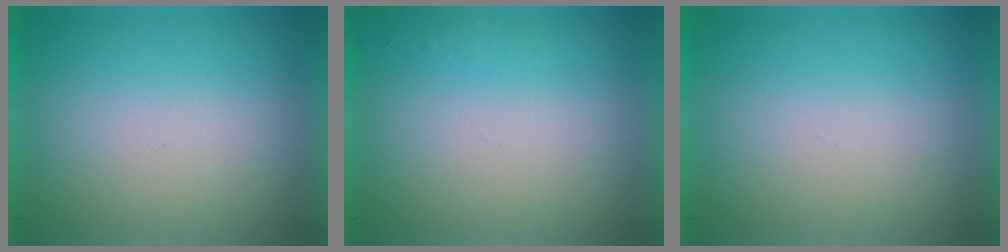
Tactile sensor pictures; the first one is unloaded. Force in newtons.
{"total": 1.0}
{"total": 0.0}